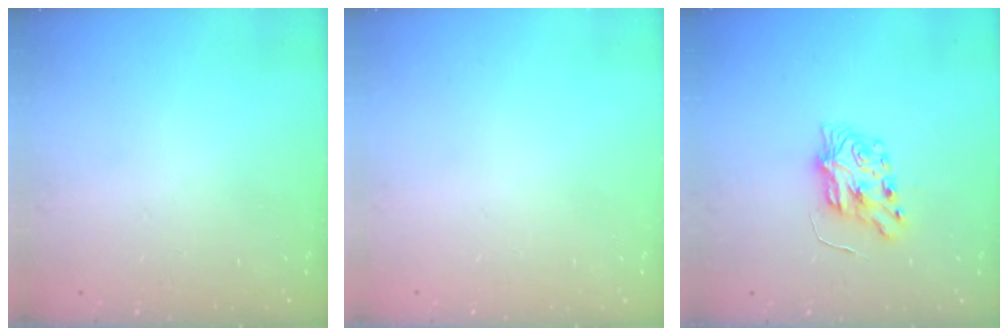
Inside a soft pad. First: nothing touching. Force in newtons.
{"total": 0.0}
{"total": 7.3, "press": 7.3, "slide": 0.2}